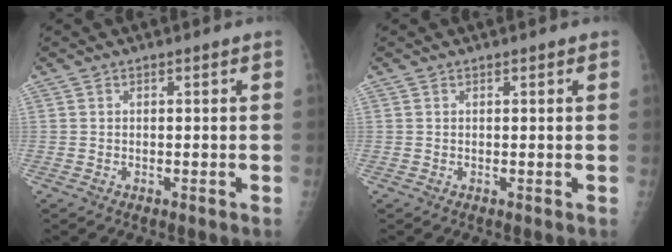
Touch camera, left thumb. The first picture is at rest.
{"total": 0.6, "force": [0.4, 0.2, 0.4], "torque": [-0.005, -0.001, 0.004]}